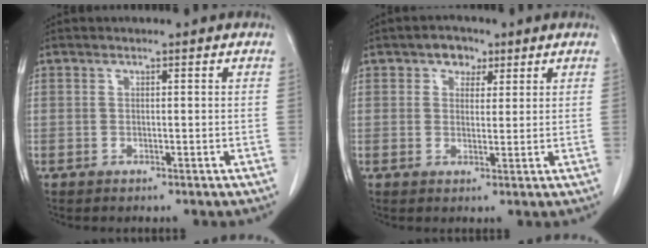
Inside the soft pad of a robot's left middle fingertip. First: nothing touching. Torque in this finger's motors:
{"motor_torque": [-0.05, 0.07, -0.02, 0.01]}